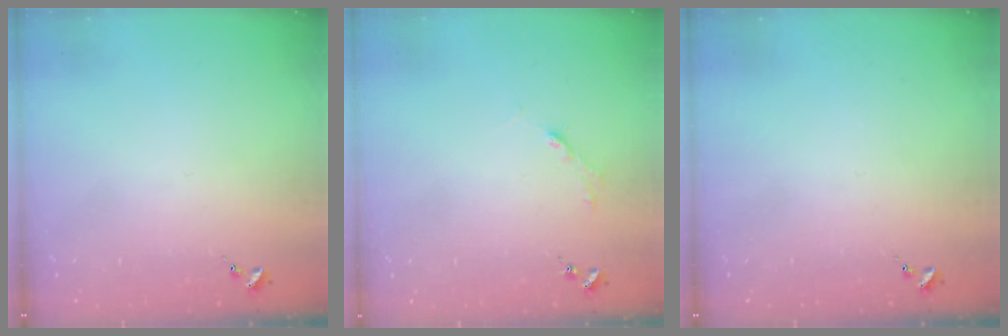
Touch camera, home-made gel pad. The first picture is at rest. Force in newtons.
{"total": 2.7, "press": 2.7, "slide": 0.4}
{"total": 0.0}